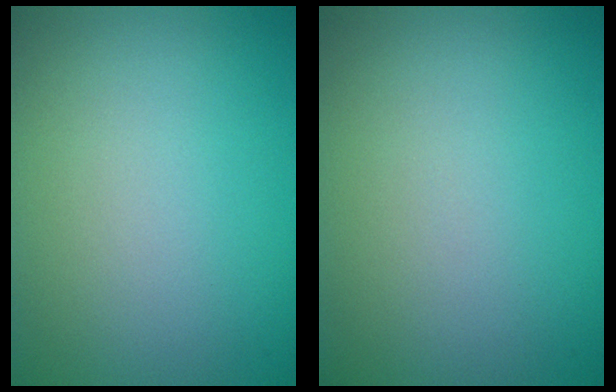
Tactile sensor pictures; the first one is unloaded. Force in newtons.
{"total": 0.0}